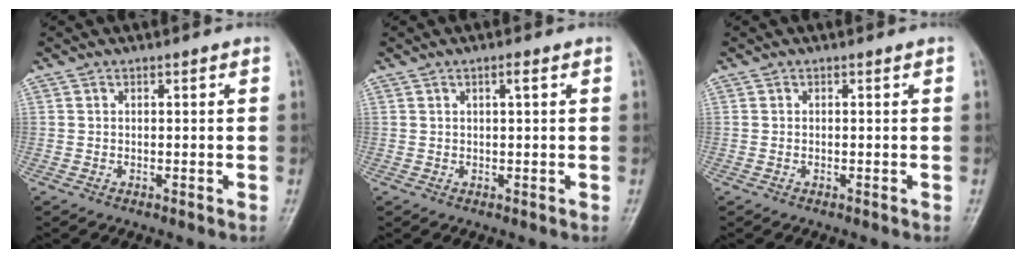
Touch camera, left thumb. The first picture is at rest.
{"total": 1.2, "force": [0.5, 0.1, 1.1], "torque": [-0.021, 0.002, 0.008]}
{"total": 0.0}